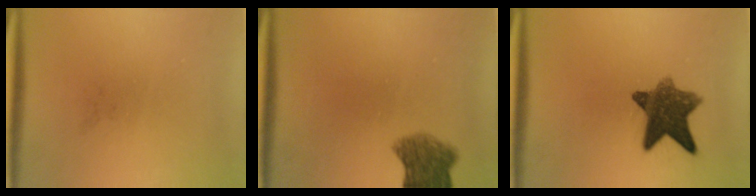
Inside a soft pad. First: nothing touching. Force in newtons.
{"total": 5.9}
{"total": 9.6}